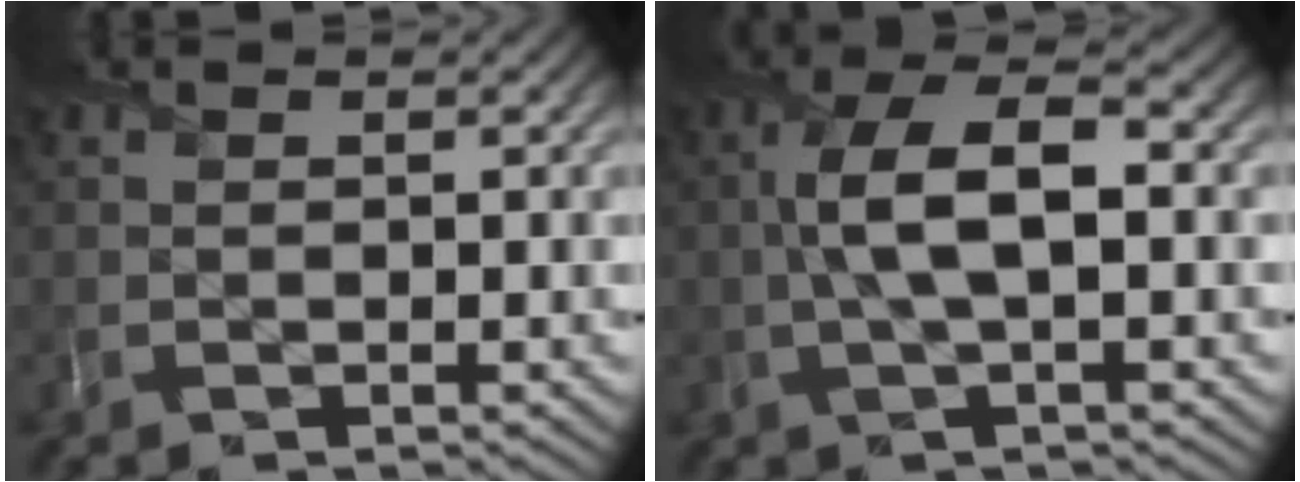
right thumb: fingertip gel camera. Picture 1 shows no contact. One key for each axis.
{"total": 7.5, "fx": -0.1, "fy": 2.6, "fz": 7.0, "tx": -0.146, "ty": 0.016, "tz": -0.008}